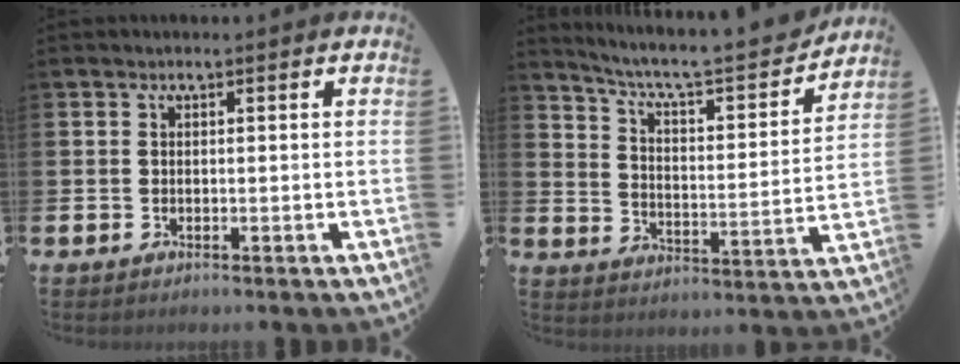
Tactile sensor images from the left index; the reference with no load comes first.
{"total": 7.3, "force": [6.5, 1.1, 3.0], "torque": [-0.081, -0.051, 0.104]}